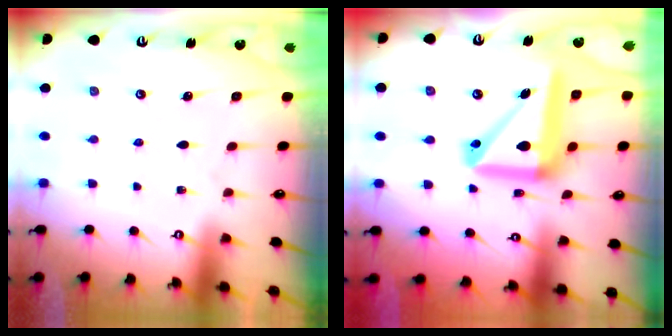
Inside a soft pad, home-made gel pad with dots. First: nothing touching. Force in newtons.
{"total": 16.0, "press": 15.9, "slide": 2.0}